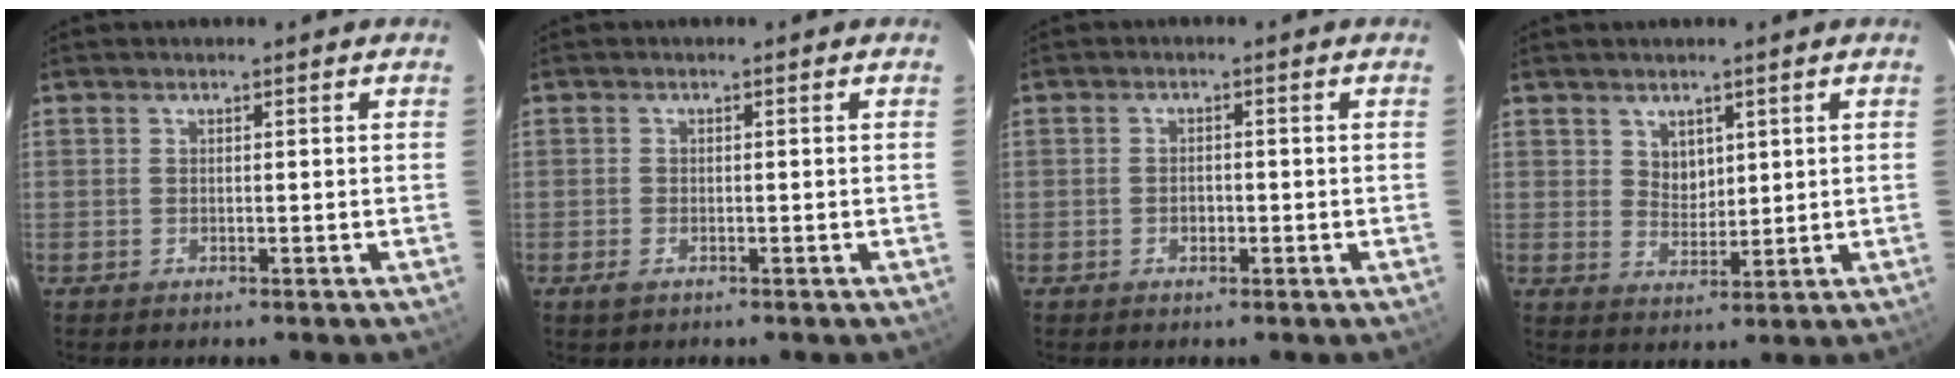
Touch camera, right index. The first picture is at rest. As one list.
[{"total": 1.6, "force": [-1.0, 0.9, 0.9], "torque": [-0.017, -0.003, -0.018]}, {"total": 1.8, "force": [-0.7, 1.2, 1.1], "torque": [-0.020, 0.004, -0.012]}, {"total": 3.9, "force": [2.1, 2.8, 1.6], "torque": [-0.020, 0.000, 0.042]}]